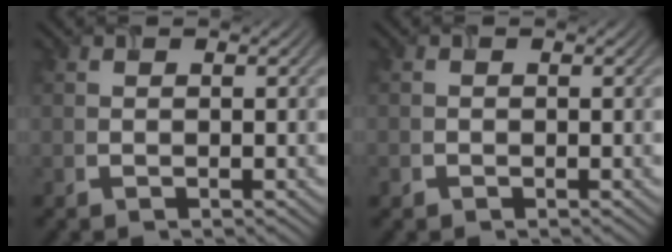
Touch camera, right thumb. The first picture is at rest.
{"total": 0.7, "force": [-0.4, 0.6, 0.0], "torque": [0.002, -0.007, -0.008]}